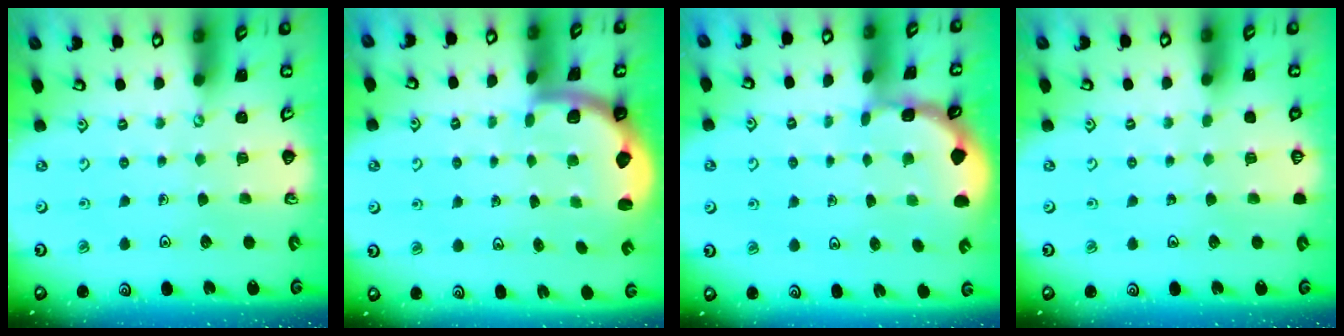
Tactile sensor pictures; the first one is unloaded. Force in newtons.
{"total": 1.9, "press": 1.8, "slide": 0.5}
{"total": 1.6, "press": 1.6, "slide": 0.2}
{"total": 0.0}